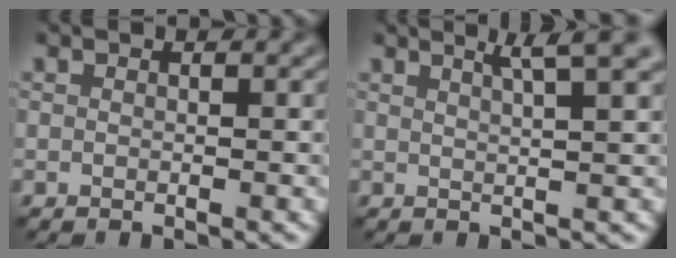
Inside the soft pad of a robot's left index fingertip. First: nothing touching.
{"total": 4.0, "force": [2.8, 0.9, 2.8], "torque": [-0.021, 0.015, 0.019]}